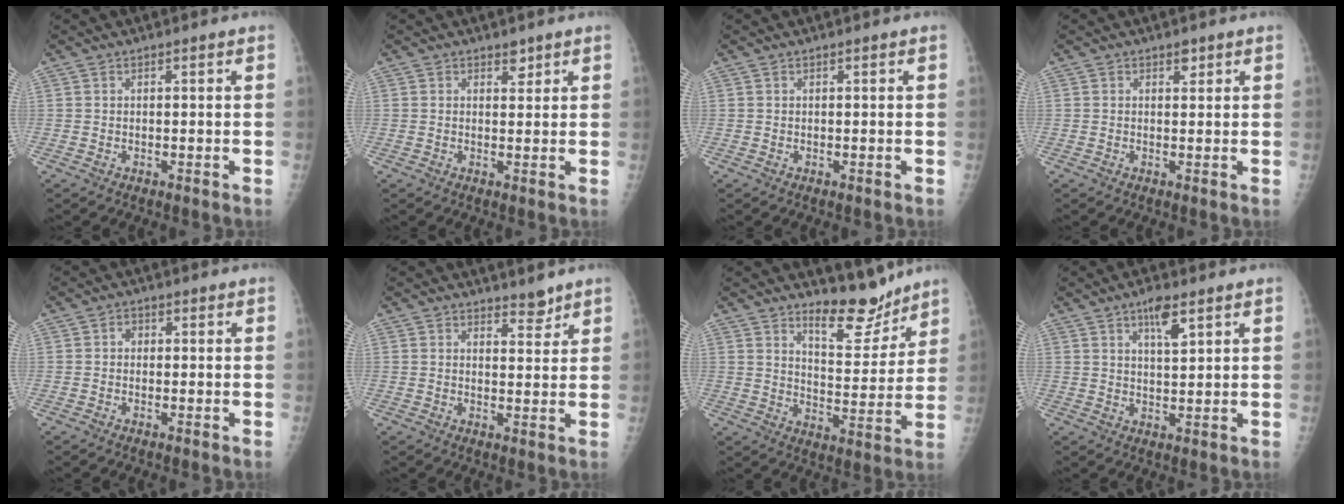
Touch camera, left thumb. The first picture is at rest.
{"total": 1.8, "force": [1.3, 0.9, 0.7], "torque": [0.004, -0.008, 0.017]}
{"total": 0.0}
{"total": 1.3, "force": [0.9, 0.7, 0.7], "torque": [0.000, -0.004, 0.012]}
{"total": 1.5, "force": [0.1, 1.2, 0.8], "torque": [-0.003, 0.004, -0.004]}
{"total": 3.0, "force": [2.6, 1.1, 1.0], "torque": [-0.002, -0.022, 0.039]}
{"total": 9.3, "force": [8.1, 3.0, 3.7], "torque": [-0.026, -0.073, 0.134]}
{"total": 5.3, "force": [3.1, 1.5, 4.0], "torque": [-0.062, -0.016, 0.054]}